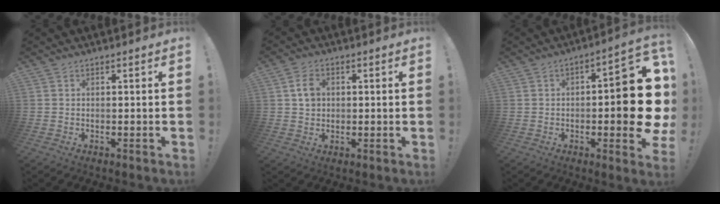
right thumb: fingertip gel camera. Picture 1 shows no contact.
{"total": 5.7, "force": [1.2, 4.4, 3.3], "torque": [-0.053, 0.009, 0.024]}
{"total": 16.2, "force": [-2.5, 5.2, 15.1], "torque": [-0.184, 0.011, -0.038]}